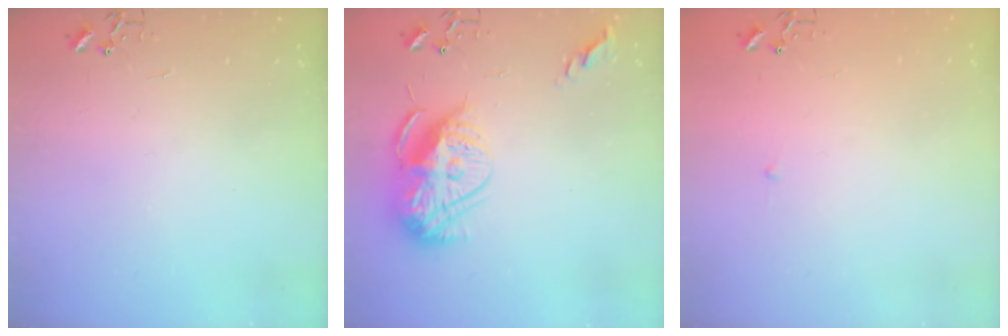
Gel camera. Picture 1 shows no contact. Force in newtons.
{"total": 15.6, "press": 15.6, "slide": 1.2}
{"total": 2.3, "press": 2.3, "slide": 0.3}